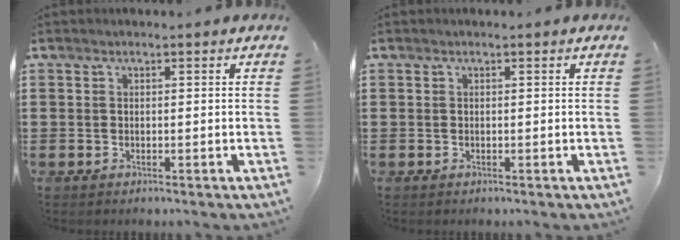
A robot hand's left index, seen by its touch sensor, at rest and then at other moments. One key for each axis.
{"total": 0.0}